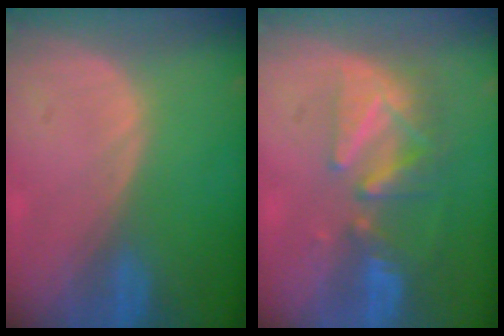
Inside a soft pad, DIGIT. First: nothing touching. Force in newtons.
{"total": 8.2, "press": 7.6, "slide": 3.1}